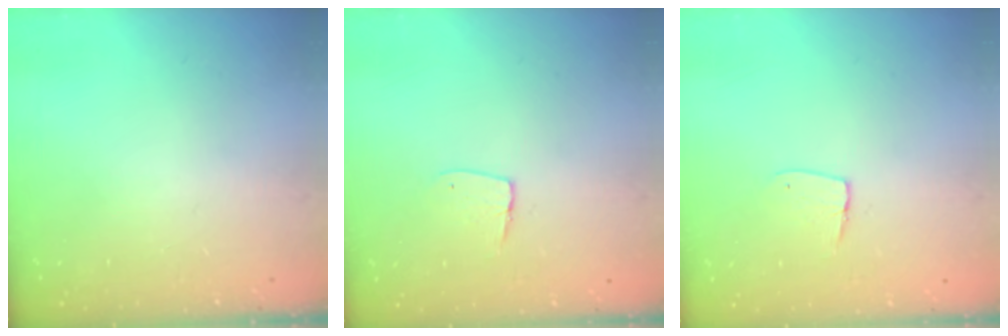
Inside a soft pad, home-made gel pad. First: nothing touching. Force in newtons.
{"total": 4.6, "press": 4.6, "slide": 0.4}
{"total": 4.6, "press": 4.6, "slide": 0.4}